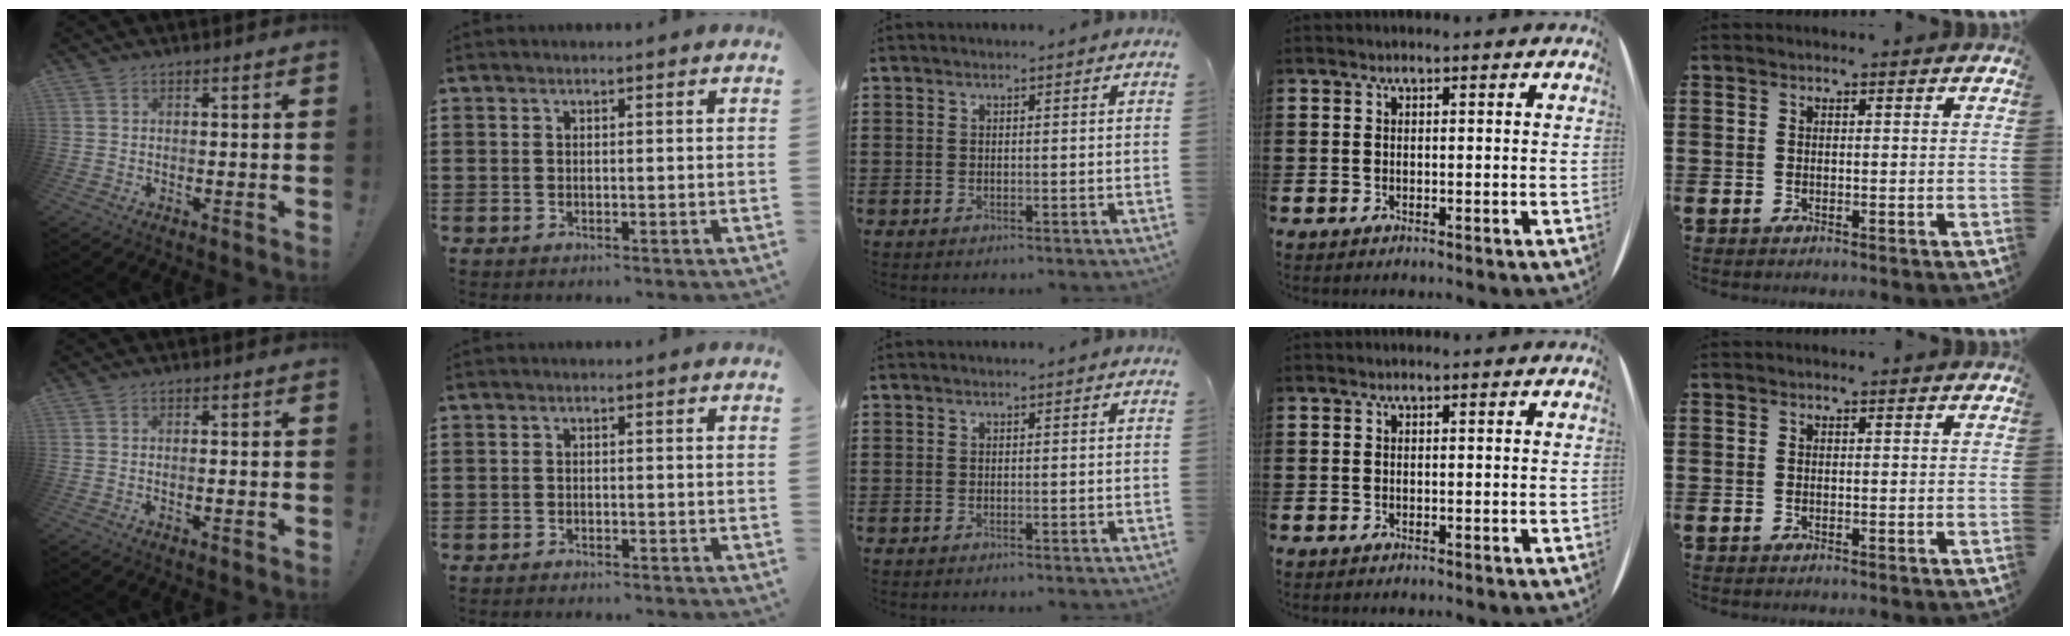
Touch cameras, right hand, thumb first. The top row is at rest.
{"thumb": {"total": 1.1, "force": [-0.2, 0.2, 1.0], "torque": [-0.014, -0.001, -0.005]}, "index": {"total": 1.1, "force": [-1.1, 0.0, 0.0], "torque": [-0.003, 0.002, -0.023]}}